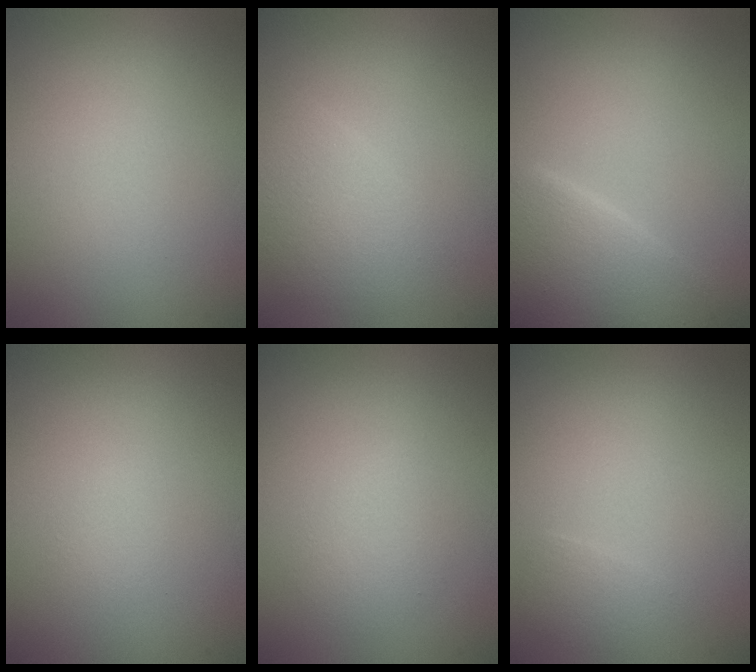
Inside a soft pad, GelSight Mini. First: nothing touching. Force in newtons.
{"total": 3.0, "press": 3.0, "slide": 0.0}
{"total": 6.0, "press": 6.0, "slide": 0.3}
{"total": 0.7, "press": 0.7, "slide": 0.0}
{"total": 1.6, "press": 1.6, "slide": 0.1}
{"total": 1.2, "press": 1.2, "slide": 0.1}